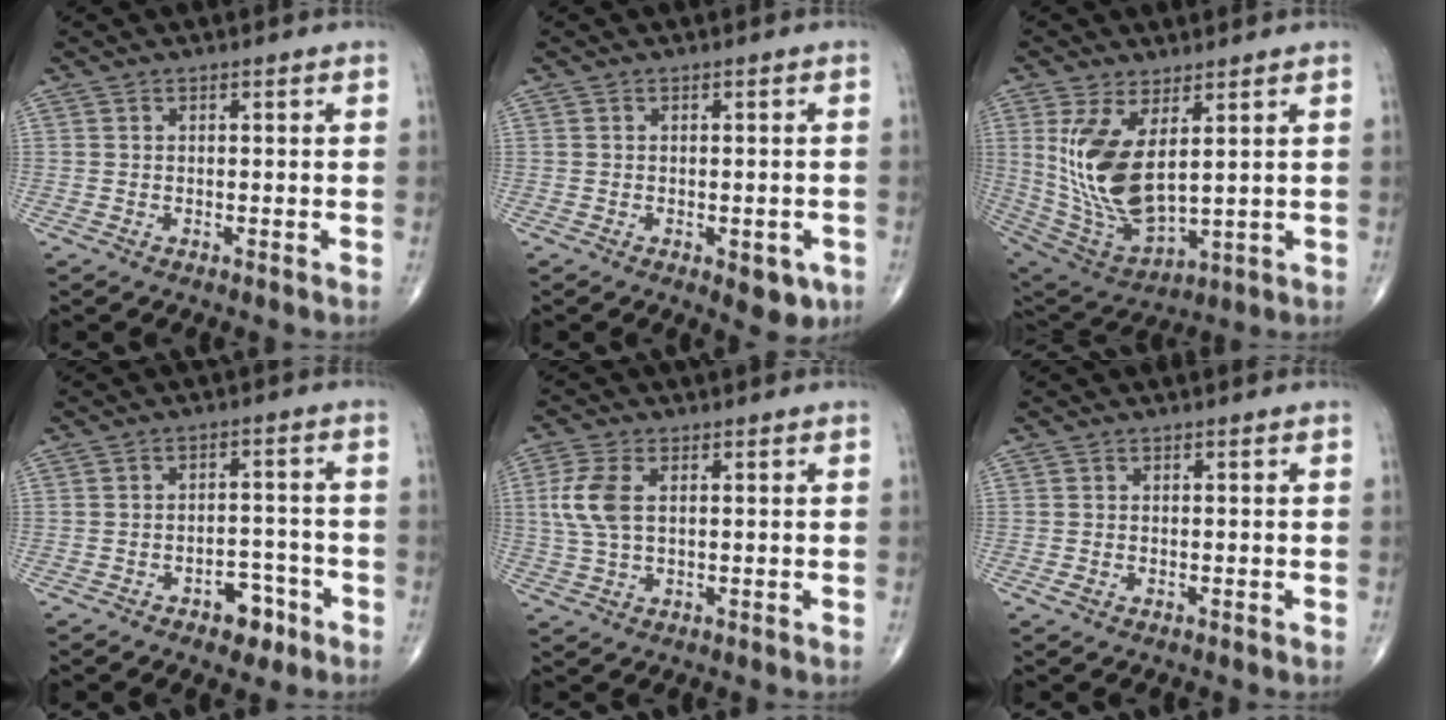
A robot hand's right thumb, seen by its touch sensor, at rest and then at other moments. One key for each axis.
{"total": 4.6, "fx": -1.9, "fy": 2.4, "fz": 3.5, "tx": -0.020, "ty": -0.001, "tz": -0.019}
{"total": 15.2, "fx": 3.6, "fy": 7.1, "fz": 13.0, "tx": -0.255, "ty": -0.029, "tz": 0.096}
{"total": 5.6, "fx": -3.4, "fy": 3.3, "fz": 3.0, "tx": -0.016, "ty": 0.033, "tz": -0.046}
{"total": 6.7, "fx": 1.2, "fy": 3.6, "fz": 5.5, "tx": -0.136, "ty": 0.006, "tz": 0.023}
{"total": 0.9, "fx": -0.4, "fy": 0.6, "fz": 0.5, "tx": -0.014, "ty": 0.004, "tz": -0.005}